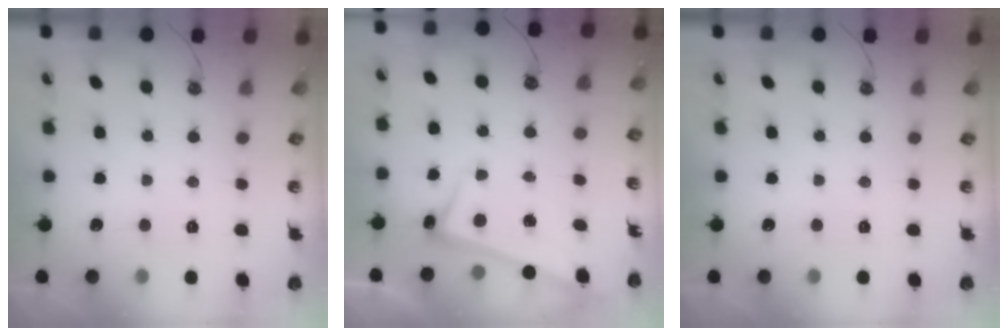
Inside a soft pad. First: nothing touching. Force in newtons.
{"total": 2.7, "press": 2.7, "slide": 0.5}
{"total": 0.0}